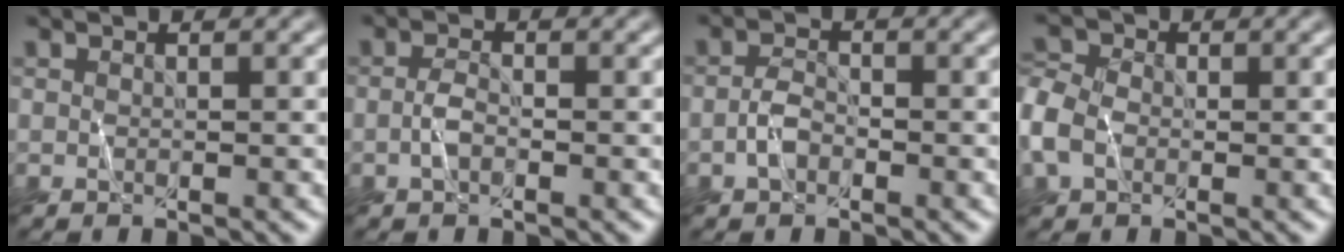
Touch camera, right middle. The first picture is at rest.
{"total": 1.2, "force": [-0.7, 0.5, 0.9], "torque": [-0.020, 0.009, -0.015]}
{"total": 1.5, "force": [-0.9, 0.9, 0.8], "torque": [-0.014, 0.011, -0.019]}
{"total": 4.0, "force": [-1.2, 3.1, 2.2], "torque": [-0.060, 0.012, -0.036]}